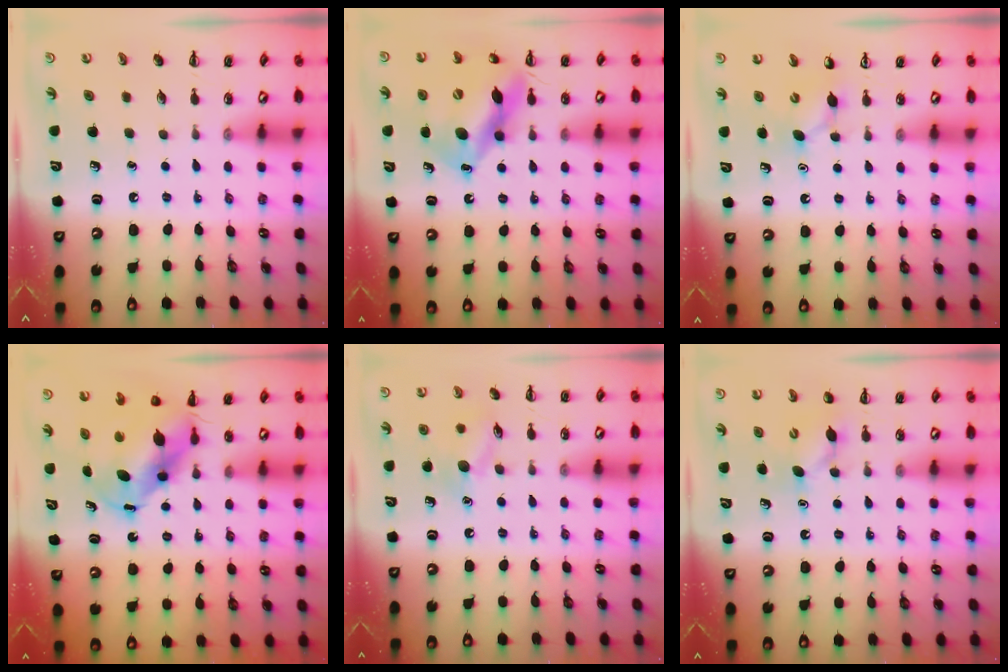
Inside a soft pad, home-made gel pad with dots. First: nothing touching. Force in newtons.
{"total": 14.0, "press": 13.5, "slide": 3.9}
{"total": 3.7, "press": 3.5, "slide": 1.3}
{"total": 7.2, "press": 6.9, "slide": 2.3}
{"total": 9.5, "press": 9.5, "slide": 1.1}
{"total": 4.6, "press": 4.5, "slide": 0.9}